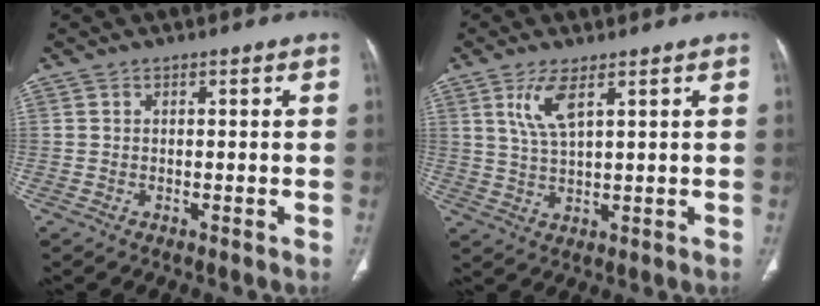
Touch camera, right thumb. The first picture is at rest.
{"total": 5.6, "force": [2.8, 1.5, 4.6], "torque": [-0.102, -0.015, 0.066]}